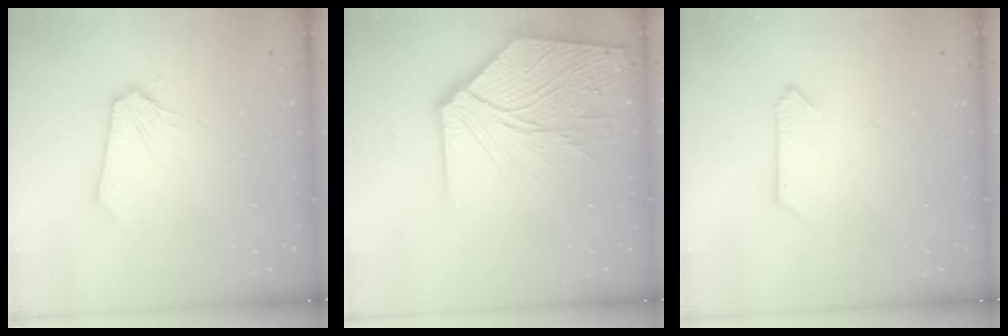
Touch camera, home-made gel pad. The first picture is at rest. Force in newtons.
{"total": 16.6, "press": 16.3, "slide": 2.9}
{"total": 0.0}